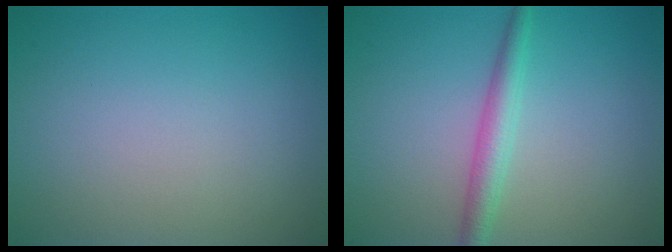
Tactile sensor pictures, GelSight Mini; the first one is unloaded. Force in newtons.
{"total": 2.6, "press": 2.6, "slide": 0.1}